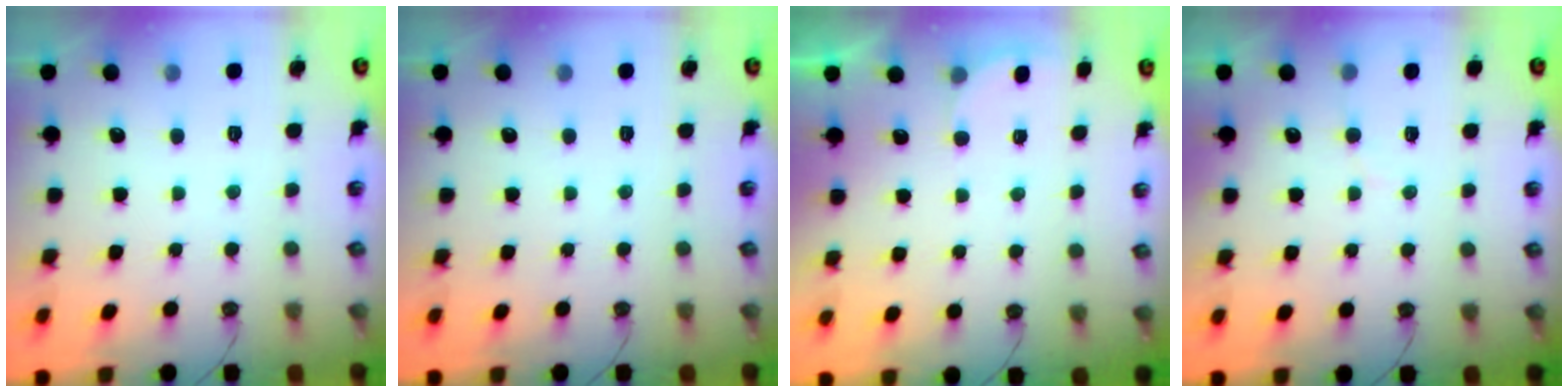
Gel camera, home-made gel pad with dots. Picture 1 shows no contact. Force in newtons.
{"total": 0.0}
{"total": 2.2, "press": 2.0, "slide": 1.0}
{"total": 4.1, "press": 3.8, "slide": 1.5}